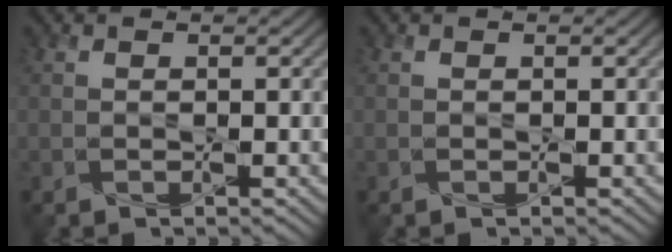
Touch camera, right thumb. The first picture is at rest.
{"total": 0.0}